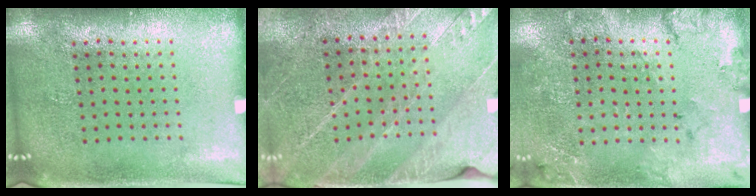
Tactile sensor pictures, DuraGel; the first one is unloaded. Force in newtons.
{"total": 2.7, "press": 2.7, "slide": 0.1}
{"total": 1.7, "press": 1.6, "slide": 0.8}